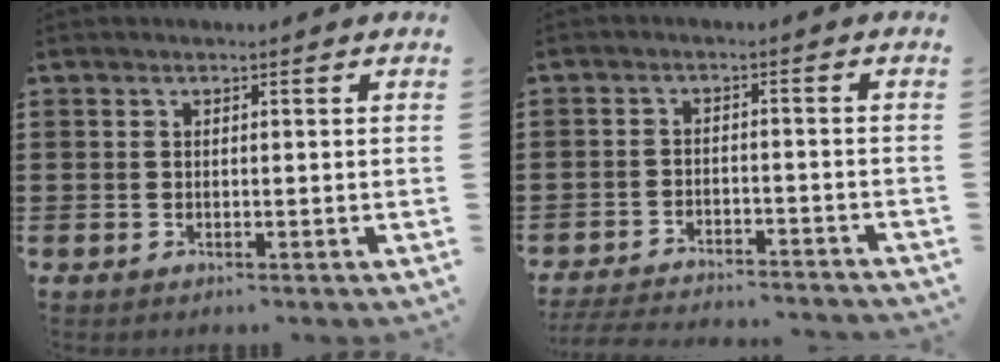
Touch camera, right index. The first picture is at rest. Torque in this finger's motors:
{"motor_torque": [-2.14, 0.00, -0.62, 0.00]}